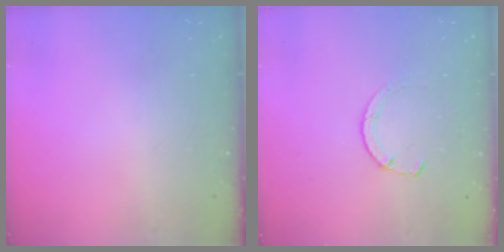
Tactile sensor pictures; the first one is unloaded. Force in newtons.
{"total": 1.5, "press": 1.5, "slide": 0.3}